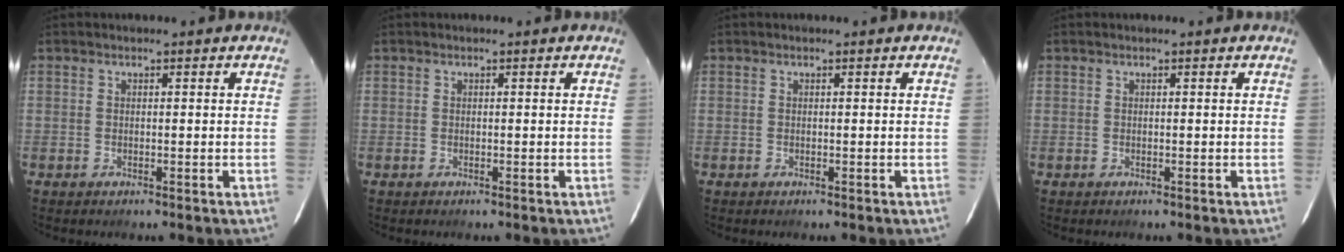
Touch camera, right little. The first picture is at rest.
{"total": 0.0}
{"total": 0.0}
{"total": 0.0}